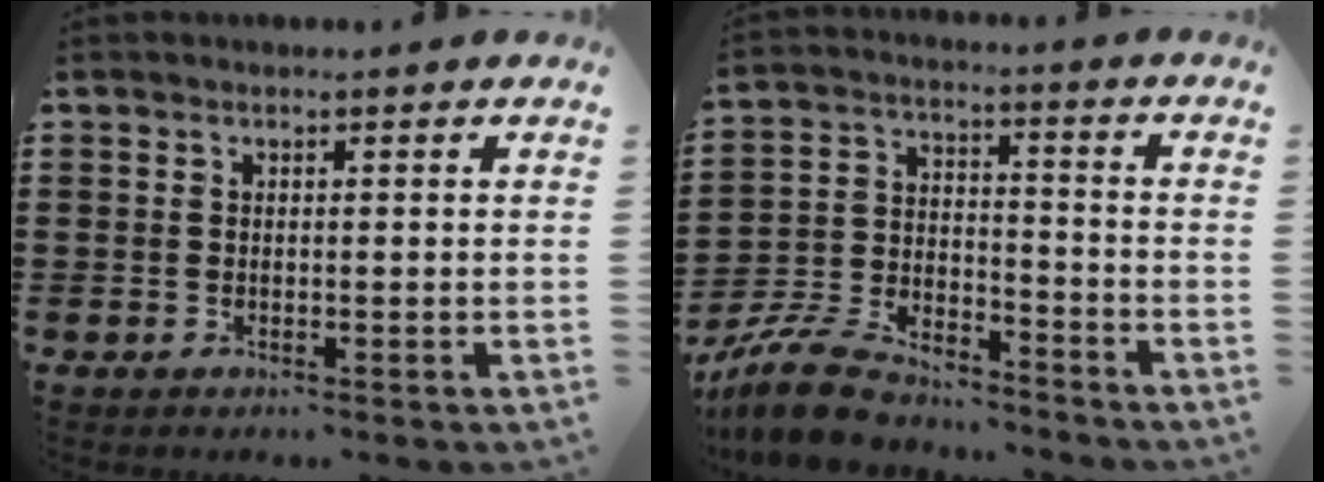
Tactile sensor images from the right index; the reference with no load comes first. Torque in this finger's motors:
{"motor_torque": [-0.23, 0.27, 0.38, 0.03]}